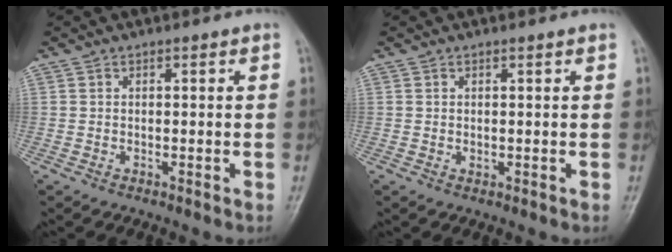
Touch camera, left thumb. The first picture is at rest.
{"total": 0.7, "force": [0.3, 0.3, 0.5], "torque": [-0.007, -0.003, 0.005]}